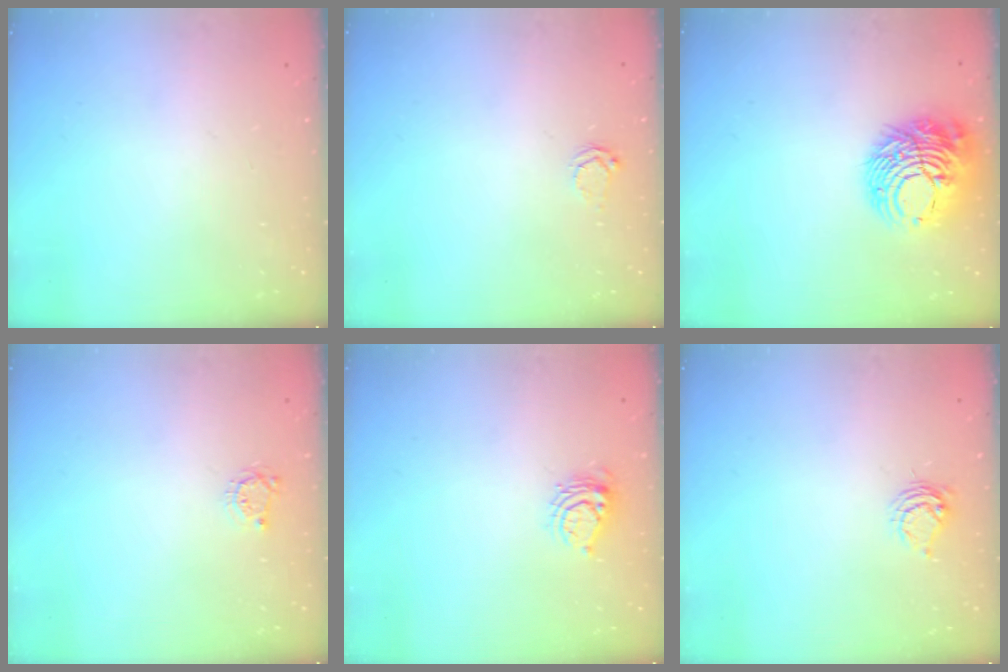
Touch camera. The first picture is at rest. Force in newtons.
{"total": 3.7, "press": 3.7, "slide": 0.5}
{"total": 11.4, "press": 11.3, "slide": 1.1}
{"total": 3.4, "press": 3.4, "slide": 0.4}
{"total": 6.2, "press": 6.2, "slide": 0.8}
{"total": 4.9, "press": 4.8, "slide": 0.7}